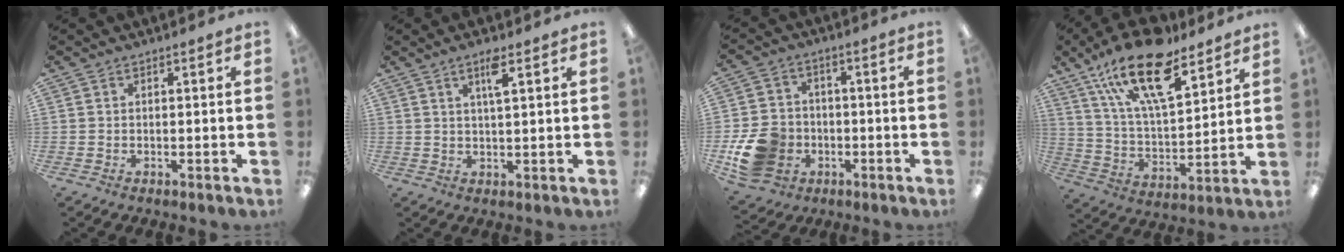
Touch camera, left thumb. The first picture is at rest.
{"total": 4.0, "force": [2.3, 0.7, 3.2], "torque": [-0.063, 0.000, 0.037]}
{"total": 12.1, "force": [-4.1, 9.8, 5.8], "torque": [-0.135, 0.025, -0.068]}
{"total": 21.4, "force": [13.7, 8.4, 14.2], "torque": [-0.251, -0.071, 0.235]}